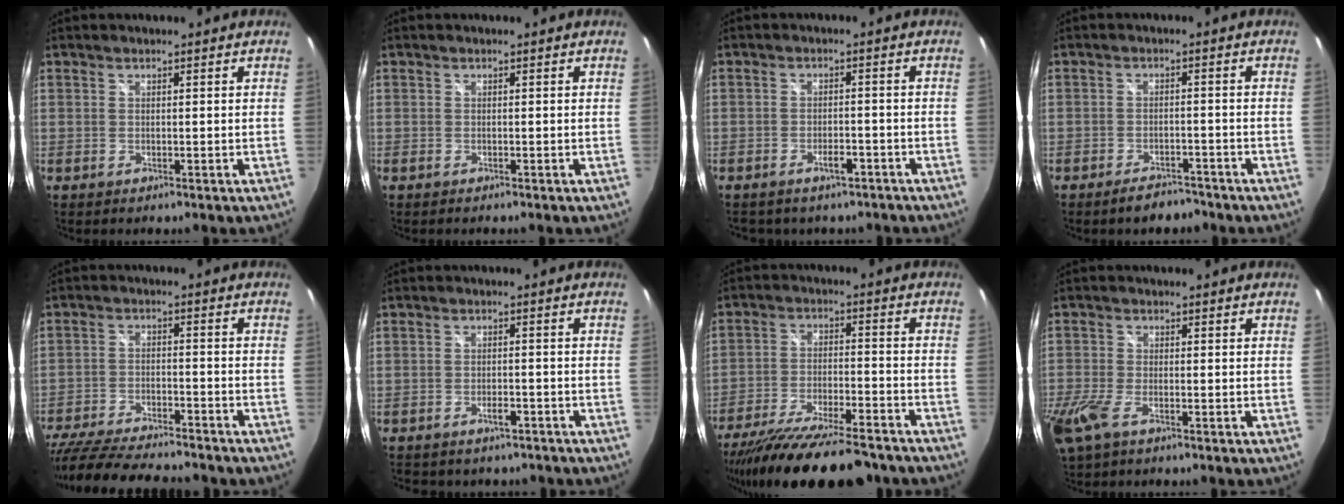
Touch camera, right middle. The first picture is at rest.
{"total": 0.5, "force": [-0.4, 0.1, 0.3], "torque": [-0.006, -0.002, -0.008]}
{"total": 4.2, "force": [-3.1, 2.1, 1.7], "torque": [-0.034, 0.006, -0.036]}
{"total": 4.5, "force": [-3.8, 1.8, 1.6], "torque": [-0.036, 0.007, -0.054]}
{"total": 21.5, "force": [-18.0, 4.9, 10.7], "torque": [-0.218, -0.049, -0.282]}
{"total": 5.4, "force": [-4.5, 2.3, 2.0], "torque": [-0.045, 0.000, -0.058]}
{"total": 21.8, "force": [-18.5, 3.8, 10.9], "torque": [-0.202, -0.051, -0.282]}
{"total": 10.5, "force": [-5.7, 4.7, 7.4], "torque": [-0.187, -0.034, -0.111]}